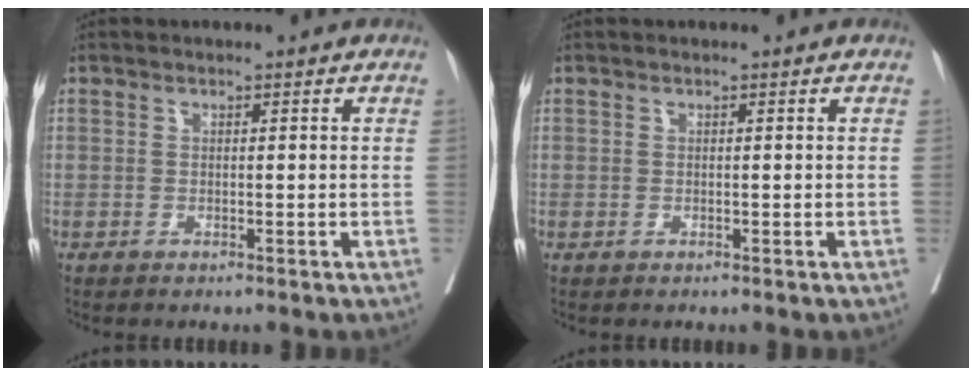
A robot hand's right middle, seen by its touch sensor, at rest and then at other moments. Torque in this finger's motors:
{"motor_torque": [-0.12, -0.30, 0.04, 0.00]}